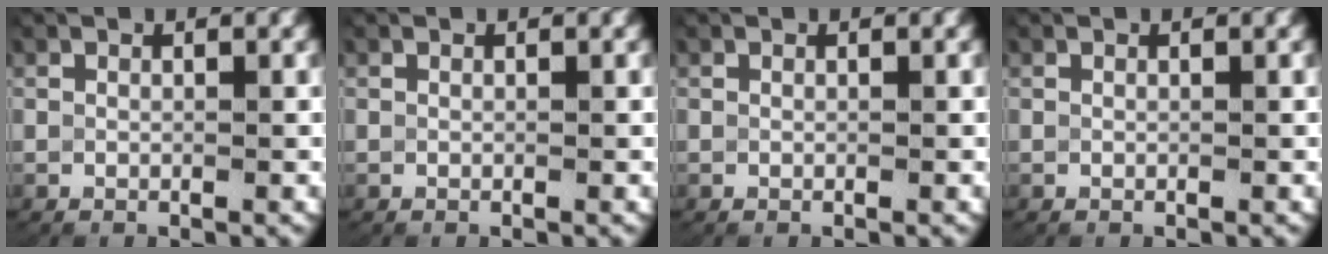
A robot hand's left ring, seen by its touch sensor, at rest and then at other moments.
{"total": 0.0}
{"total": 0.0}
{"total": 0.0}